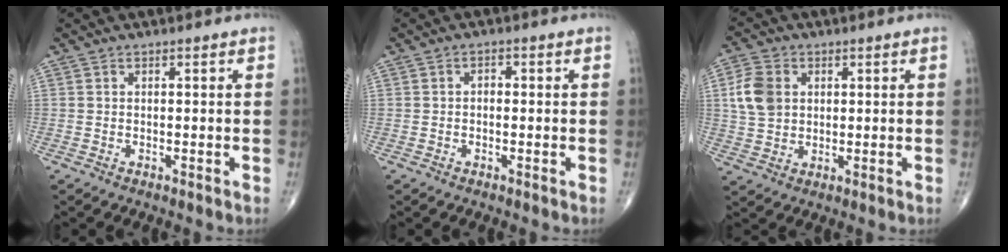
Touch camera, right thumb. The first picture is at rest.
{"total": 1.3, "force": [-0.1, 0.9, 0.9], "torque": [-0.007, 0.006, -0.006]}
{"total": 7.6, "force": [1.6, 5.8, 4.6], "torque": [-0.084, 0.001, 0.029]}